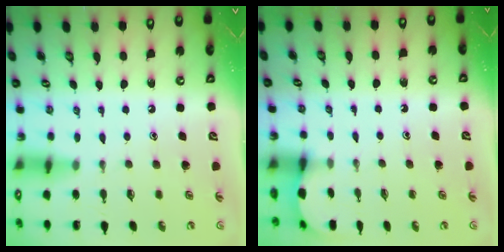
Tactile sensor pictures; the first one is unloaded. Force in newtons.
{"total": 2.6, "press": 2.6, "slide": 0.3}